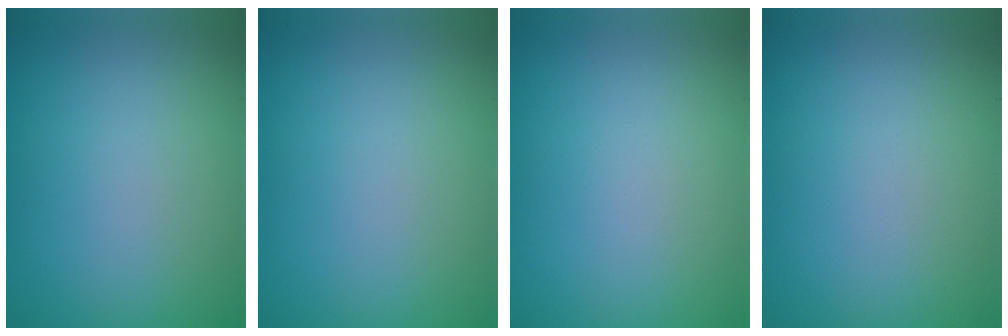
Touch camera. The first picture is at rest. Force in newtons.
{"total": 0.0}
{"total": 0.0}
{"total": 0.0}